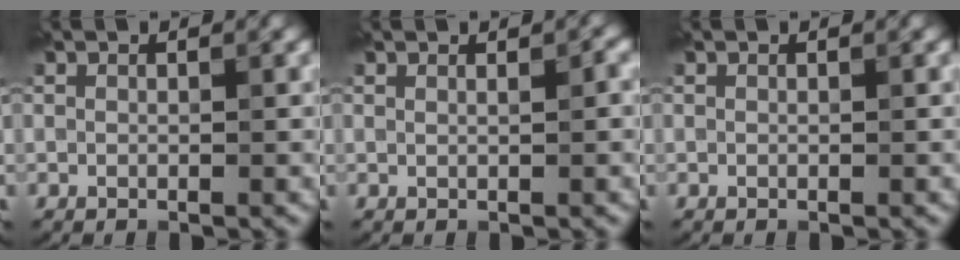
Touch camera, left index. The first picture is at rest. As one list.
[{"total": 0.8, "force": [0.5, 0.1, 0.6], "torque": [-0.007, 0.001, 0.008]}, {"total": 0.0}]